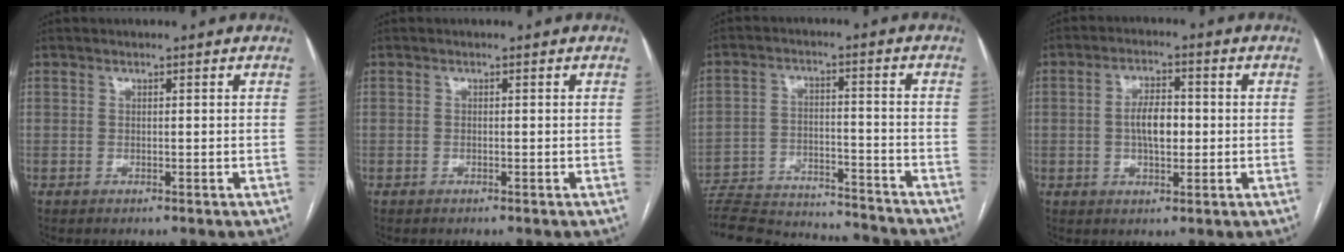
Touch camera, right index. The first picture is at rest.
{"total": 0.0}
{"total": 22.2, "force": [-21.1, 2.4, 6.5], "torque": [-0.132, -0.018, -0.303]}
{"total": 5.5, "force": [-0.1, 2.4, 5.0], "torque": [-0.092, 0.008, -0.003]}